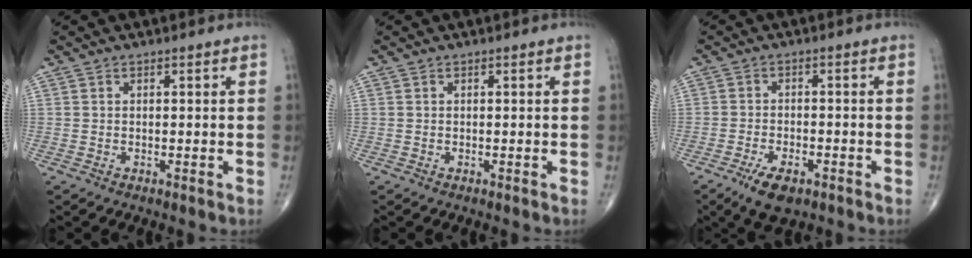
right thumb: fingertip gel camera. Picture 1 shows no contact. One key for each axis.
{"total": 0.0}
{"total": 6.2, "fx": -3.7, "fy": 2.7, "fz": 4.2, "tx": -0.075, "ty": 0.005, "tz": -0.060}